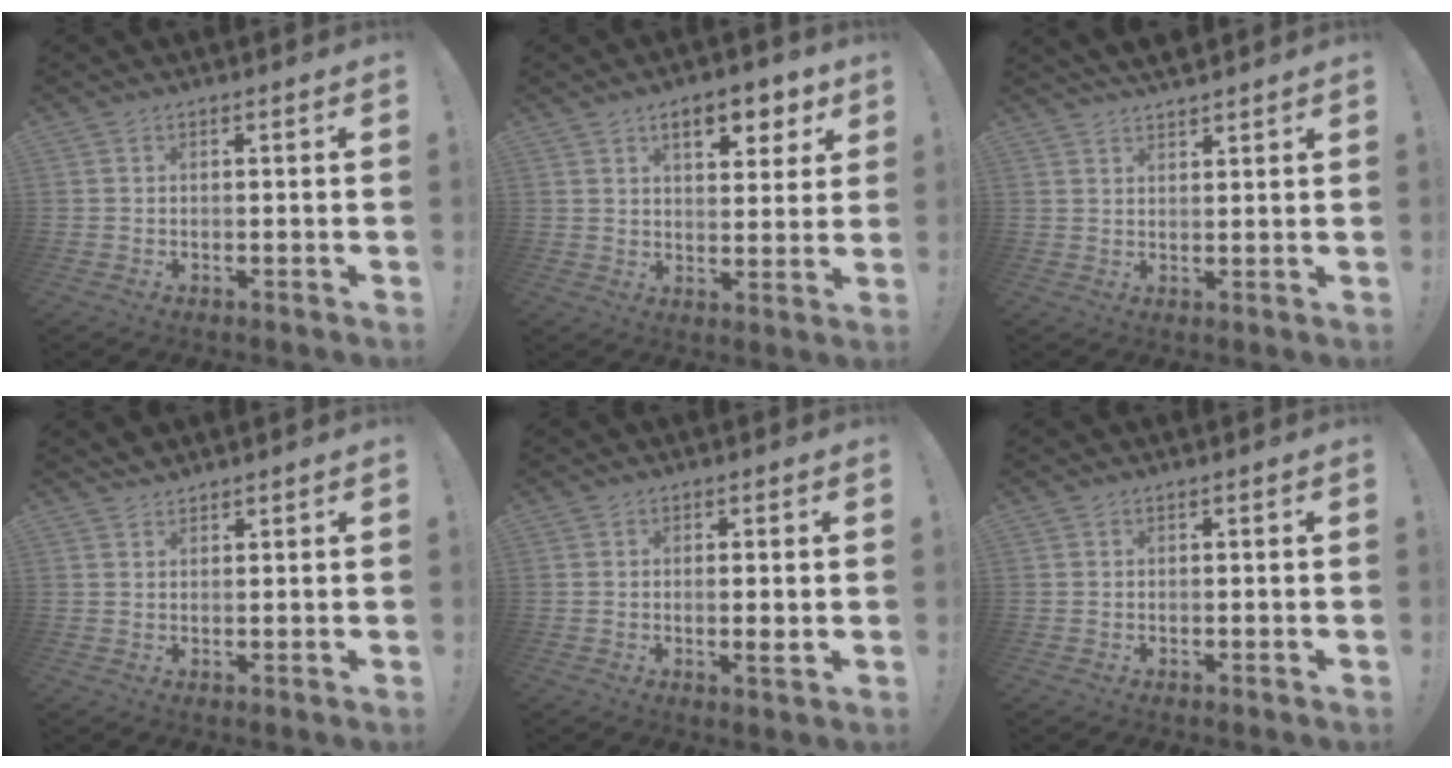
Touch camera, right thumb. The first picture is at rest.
{"total": 9.4, "force": [5.5, 3.9, 6.6], "torque": [-0.085, -0.026, 0.093]}
{"total": 3.8, "force": [3.5, 0.8, 1.2], "torque": [-0.022, -0.018, 0.066]}
{"total": 2.1, "force": [2.0, 0.5, 0.2], "torque": [0.003, -0.016, 0.038]}
{"total": 2.6, "force": [0.2, 0.1, 2.6], "torque": [-0.029, -0.009, -0.001]}
{"total": 0.0}